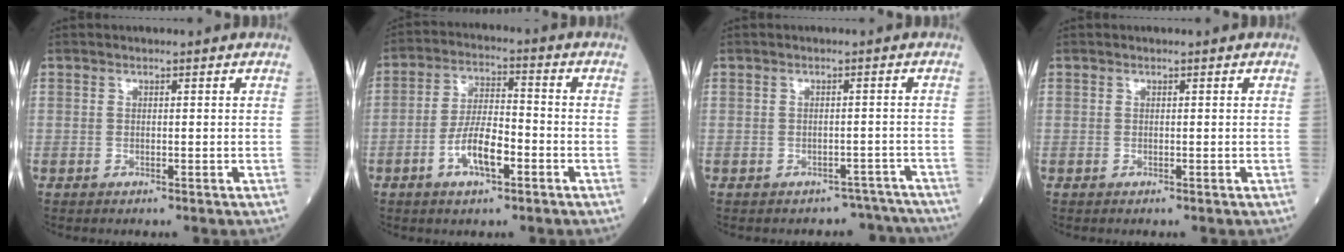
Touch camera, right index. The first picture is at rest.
{"total": 7.9, "force": [-3.2, 2.4, 6.8], "torque": [-0.134, 0.006, -0.058]}
{"total": 4.3, "force": [-3.8, 1.5, -1.1], "torque": [0.031, 0.024, -0.041]}
{"total": 0.0}